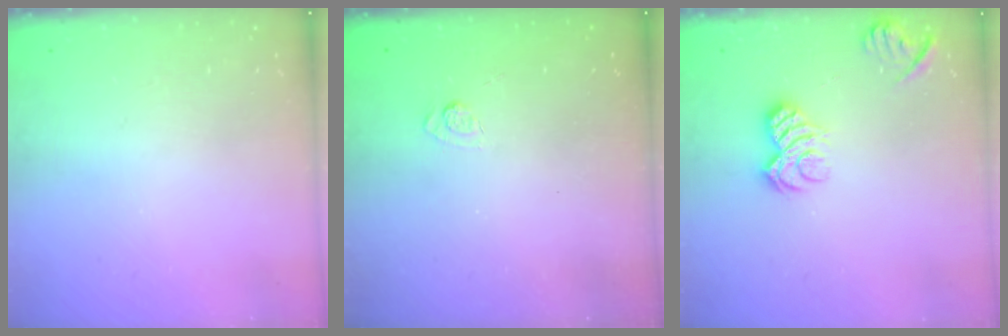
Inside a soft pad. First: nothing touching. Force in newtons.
{"total": 2.2, "press": 1.8, "slide": 1.3}
{"total": 8.7, "press": 8.7, "slide": 0.3}